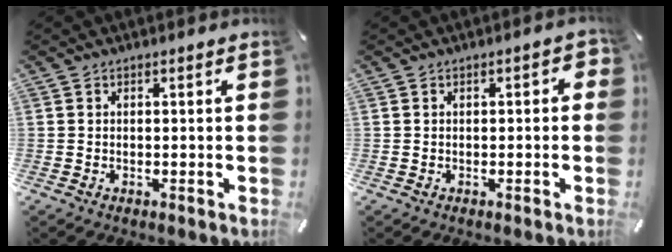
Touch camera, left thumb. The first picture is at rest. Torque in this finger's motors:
{"motor_torque": [-0.02, -0.09, 0.06, 0.16, 0.01]}